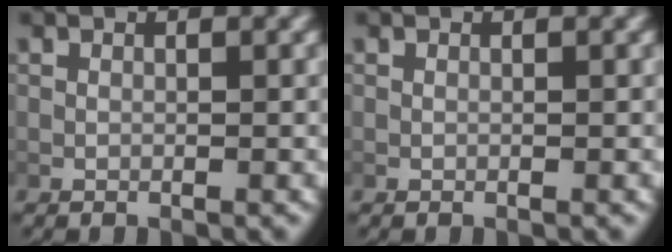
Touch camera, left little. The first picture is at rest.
{"total": 0.0}